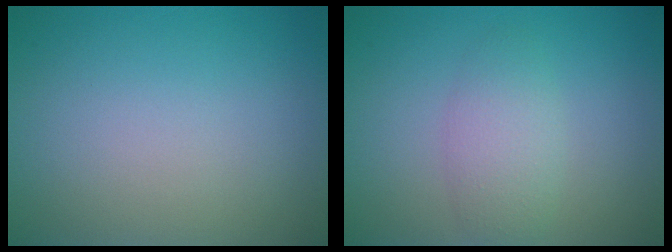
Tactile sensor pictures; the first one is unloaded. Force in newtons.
{"total": 2.7, "press": 2.7, "slide": 0.1}